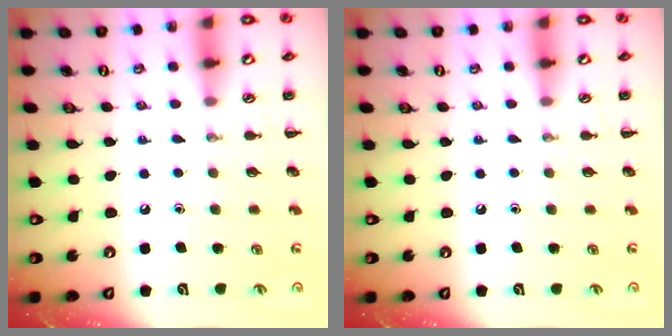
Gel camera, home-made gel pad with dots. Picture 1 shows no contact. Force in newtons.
{"total": 0.0}